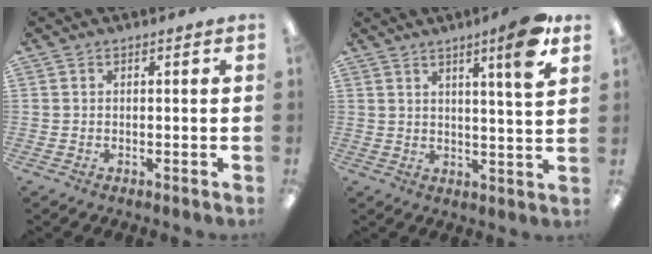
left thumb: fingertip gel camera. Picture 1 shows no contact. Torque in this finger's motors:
{"motor_torque": [-0.21, 0.15, 0.10, -0.21, 0.03]}